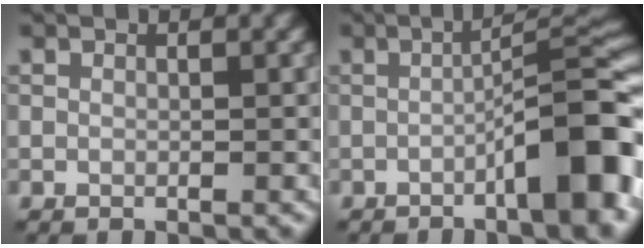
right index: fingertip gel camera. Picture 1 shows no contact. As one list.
[{"total": 9.6, "force": [-3.0, 2.0, 8.9], "torque": [-0.110, 0.016, -0.049]}]